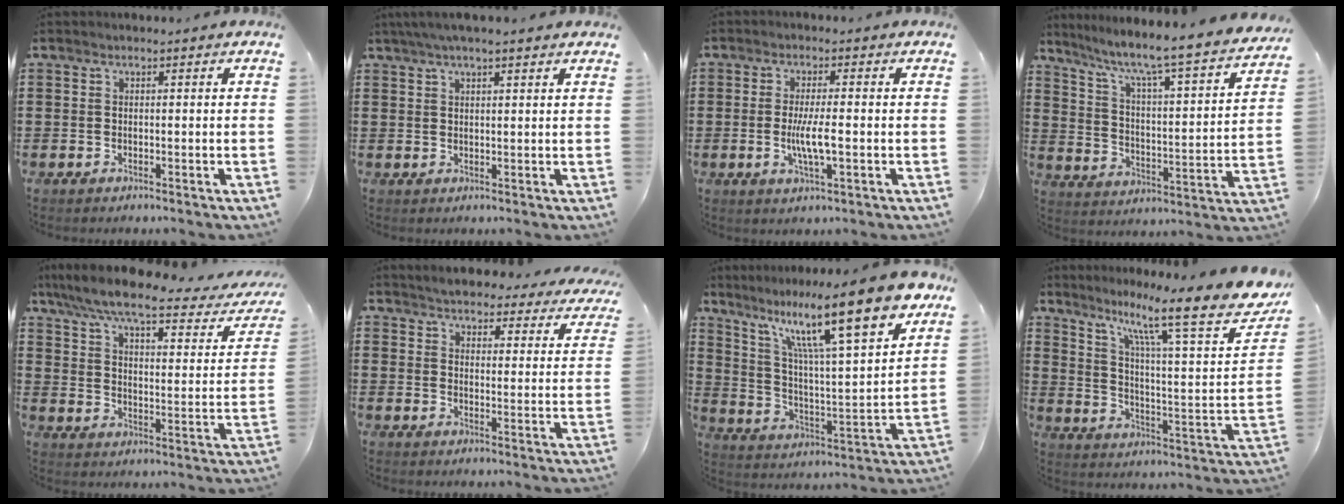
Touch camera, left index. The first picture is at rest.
{"total": 2.9, "force": [1.8, 0.1, 2.2], "torque": [-0.047, 0.005, 0.033]}
{"total": 5.0, "force": [-0.7, 0.8, 4.9], "torque": [-0.098, -0.005, -0.017]}
{"total": 5.4, "force": [4.6, -0.5, 2.9], "torque": [-0.080, -0.051, 0.061]}
{"total": 7.8, "force": [6.4, 0.5, 4.4], "torque": [-0.113, -0.035, 0.106]}
{"total": 4.2, "force": [4.2, 0.1, 0.3], "torque": [-0.029, -0.026, 0.070]}
{"total": 17.4, "force": [12.1, 2.4, 12.3], "torque": [-0.234, -0.070, 0.192]}
{"total": 15.2, "force": [10.9, 2.1, 10.5], "torque": [-0.196, -0.067, 0.167]}